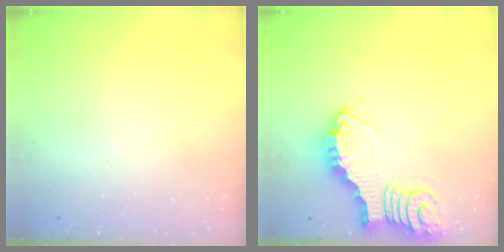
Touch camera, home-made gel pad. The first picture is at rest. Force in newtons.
{"total": 3.8, "press": 3.8, "slide": 0.2}